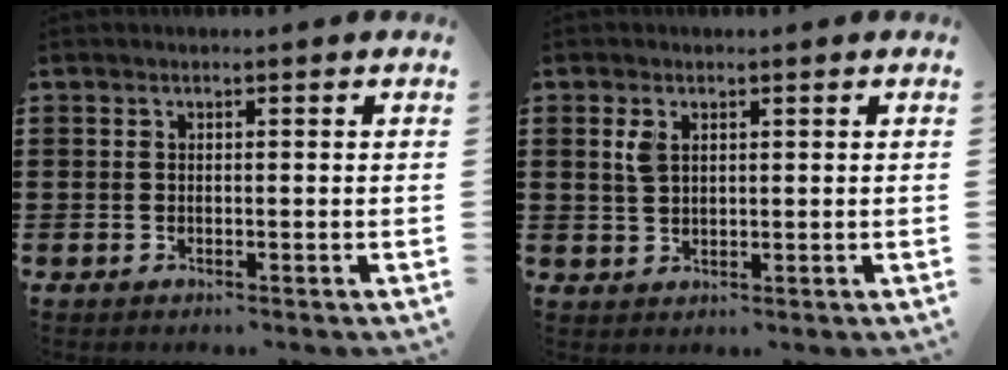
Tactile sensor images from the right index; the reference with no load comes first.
{"total": 2.4, "force": [1.0, 1.3, 1.7], "torque": [-0.039, 0.004, 0.018]}